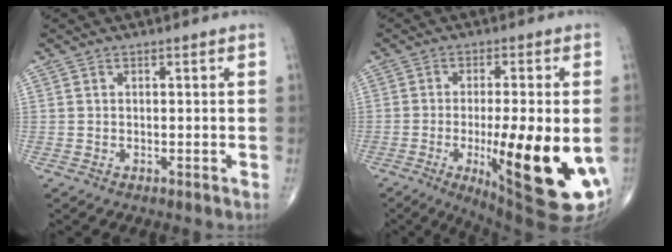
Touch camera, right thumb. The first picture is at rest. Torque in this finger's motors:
{"motor_torque": [2.51, 2.49, 1.04, -0.06, 0.59]}